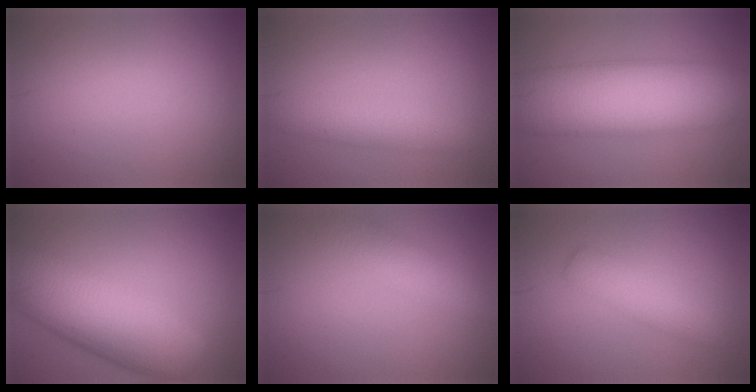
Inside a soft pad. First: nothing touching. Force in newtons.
{"total": 2.6, "press": 2.6, "slide": 0.2}
{"total": 12.6, "press": 12.6, "slide": 0.3}
{"total": 10.1, "press": 10.1, "slide": 0.4}
{"total": 4.1, "press": 4.1, "slide": 0.0}
{"total": 2.6, "press": 2.6, "slide": 0.1}